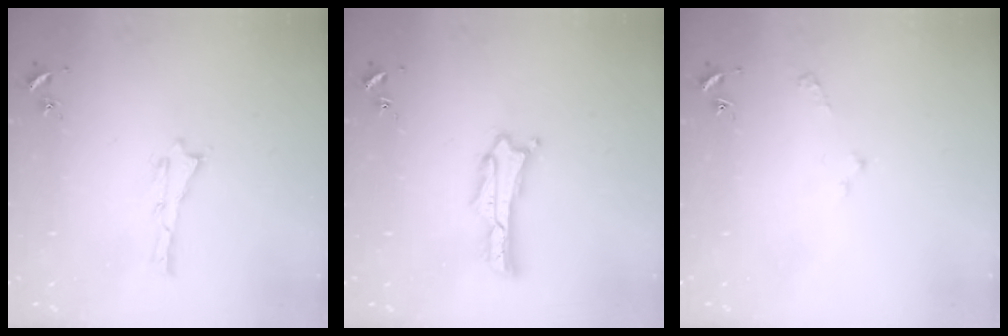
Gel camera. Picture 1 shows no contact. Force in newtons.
{"total": 1.4, "press": 1.4, "slide": 0.0}
{"total": 1.6, "press": 1.6, "slide": 0.2}